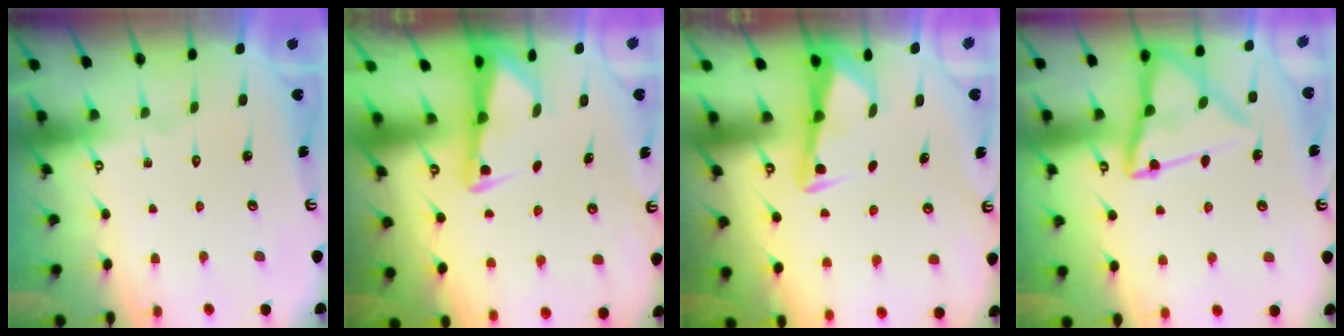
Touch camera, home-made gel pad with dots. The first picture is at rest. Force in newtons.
{"total": 2.3, "press": 2.2, "slide": 0.4}
{"total": 3.0, "press": 3.0, "slide": 0.3}
{"total": 15.9, "press": 15.8, "slide": 1.5}